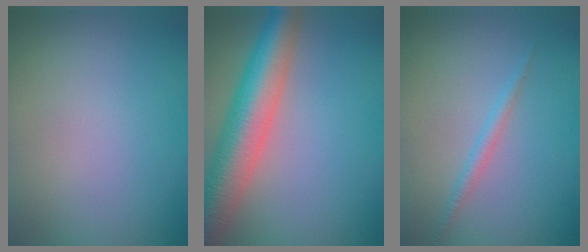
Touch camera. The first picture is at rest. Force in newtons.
{"total": 8.1, "press": 8.1, "slide": 0.6}
{"total": 1.2, "press": 1.2, "slide": 0.1}